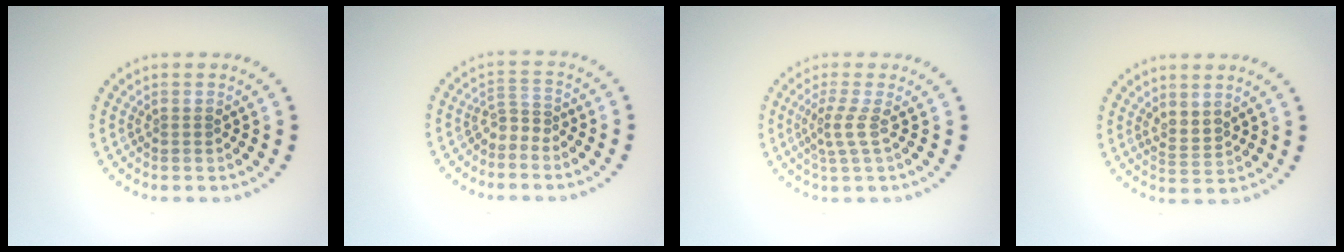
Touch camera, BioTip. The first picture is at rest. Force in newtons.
{"total": 1.7, "press": 1.1, "slide": 1.3}
{"total": 2.1, "press": 1.4, "slide": 1.5}
{"total": 1.7, "press": 1.4, "slide": 1.1}